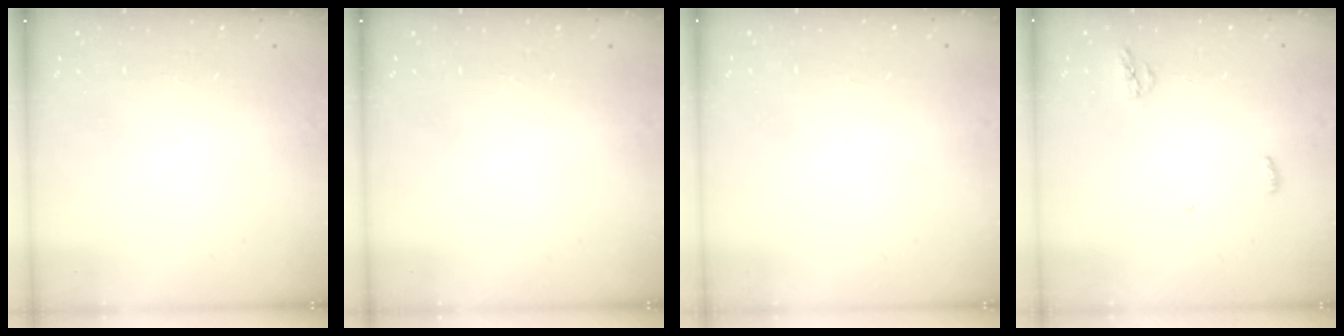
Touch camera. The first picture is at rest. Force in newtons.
{"total": 0.0}
{"total": 0.9, "press": 0.9, "slide": 0.0}
{"total": 4.2, "press": 4.1, "slide": 0.9}